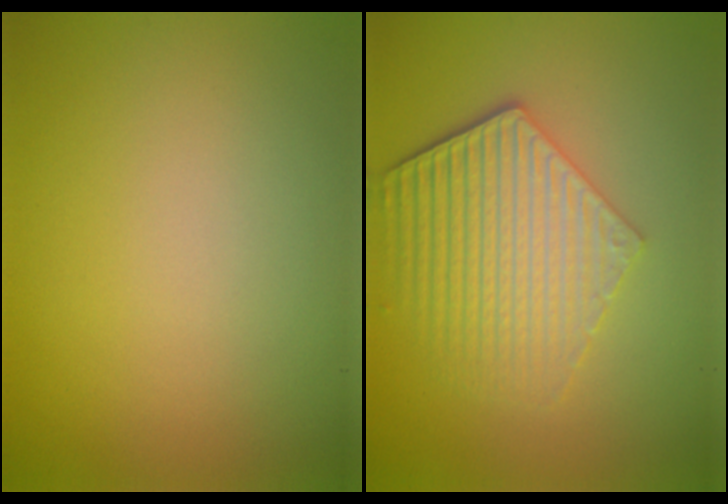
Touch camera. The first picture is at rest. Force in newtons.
{"total": 5.8, "press": 4.4, "slide": 3.8}